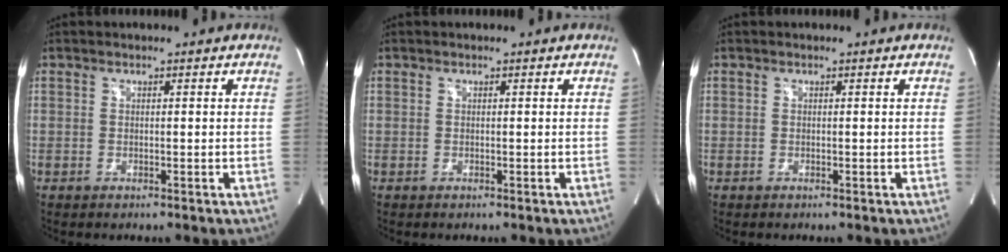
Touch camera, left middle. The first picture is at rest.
{"total": 0.0}
{"total": 0.0}